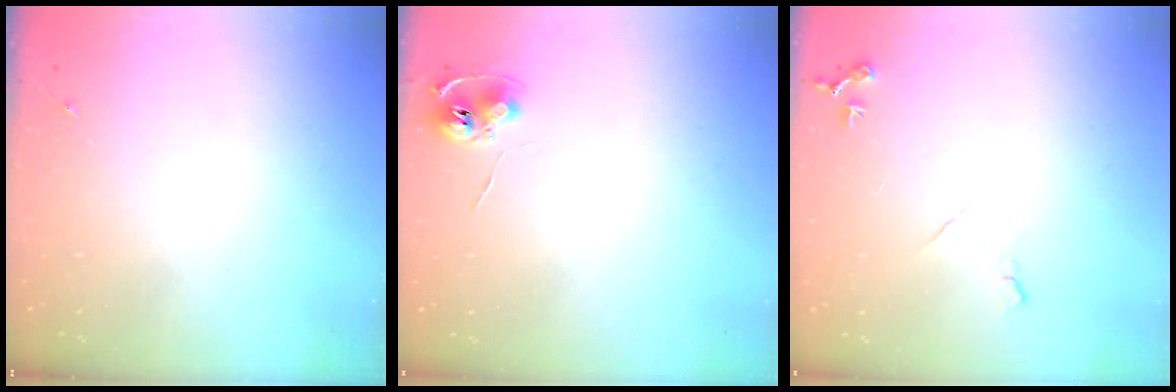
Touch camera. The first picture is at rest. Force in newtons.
{"total": 7.5, "press": 7.5, "slide": 0.5}
{"total": 7.0, "press": 7.0, "slide": 0.8}